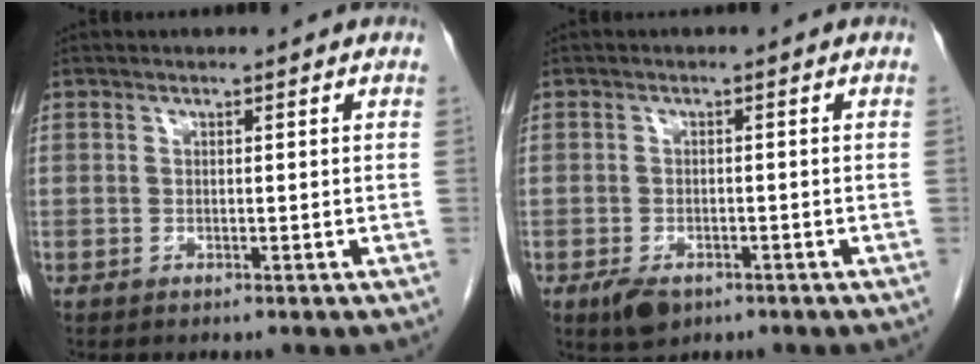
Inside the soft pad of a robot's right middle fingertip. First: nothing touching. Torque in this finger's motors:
{"motor_torque": [0.64, -0.28, 0.01, 0.01]}